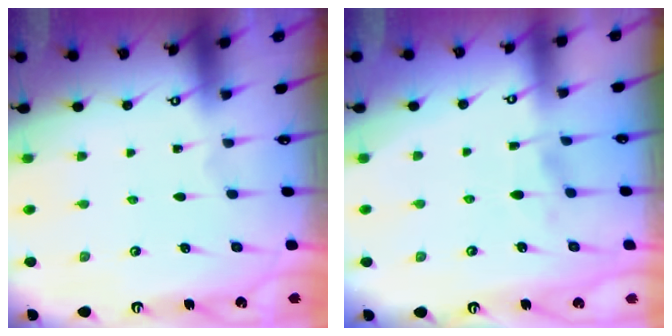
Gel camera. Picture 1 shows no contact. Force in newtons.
{"total": 2.1, "press": 1.9, "slide": 0.9}